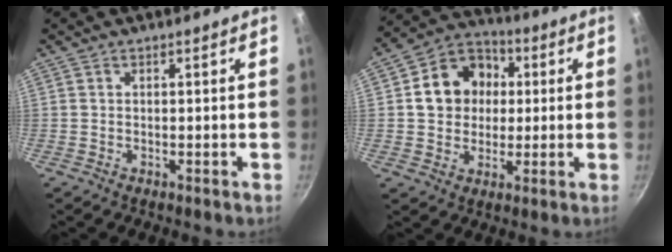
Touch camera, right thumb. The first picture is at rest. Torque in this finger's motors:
{"motor_torque": [1.44, 2.60, 1.21, 0.36, 0.12]}